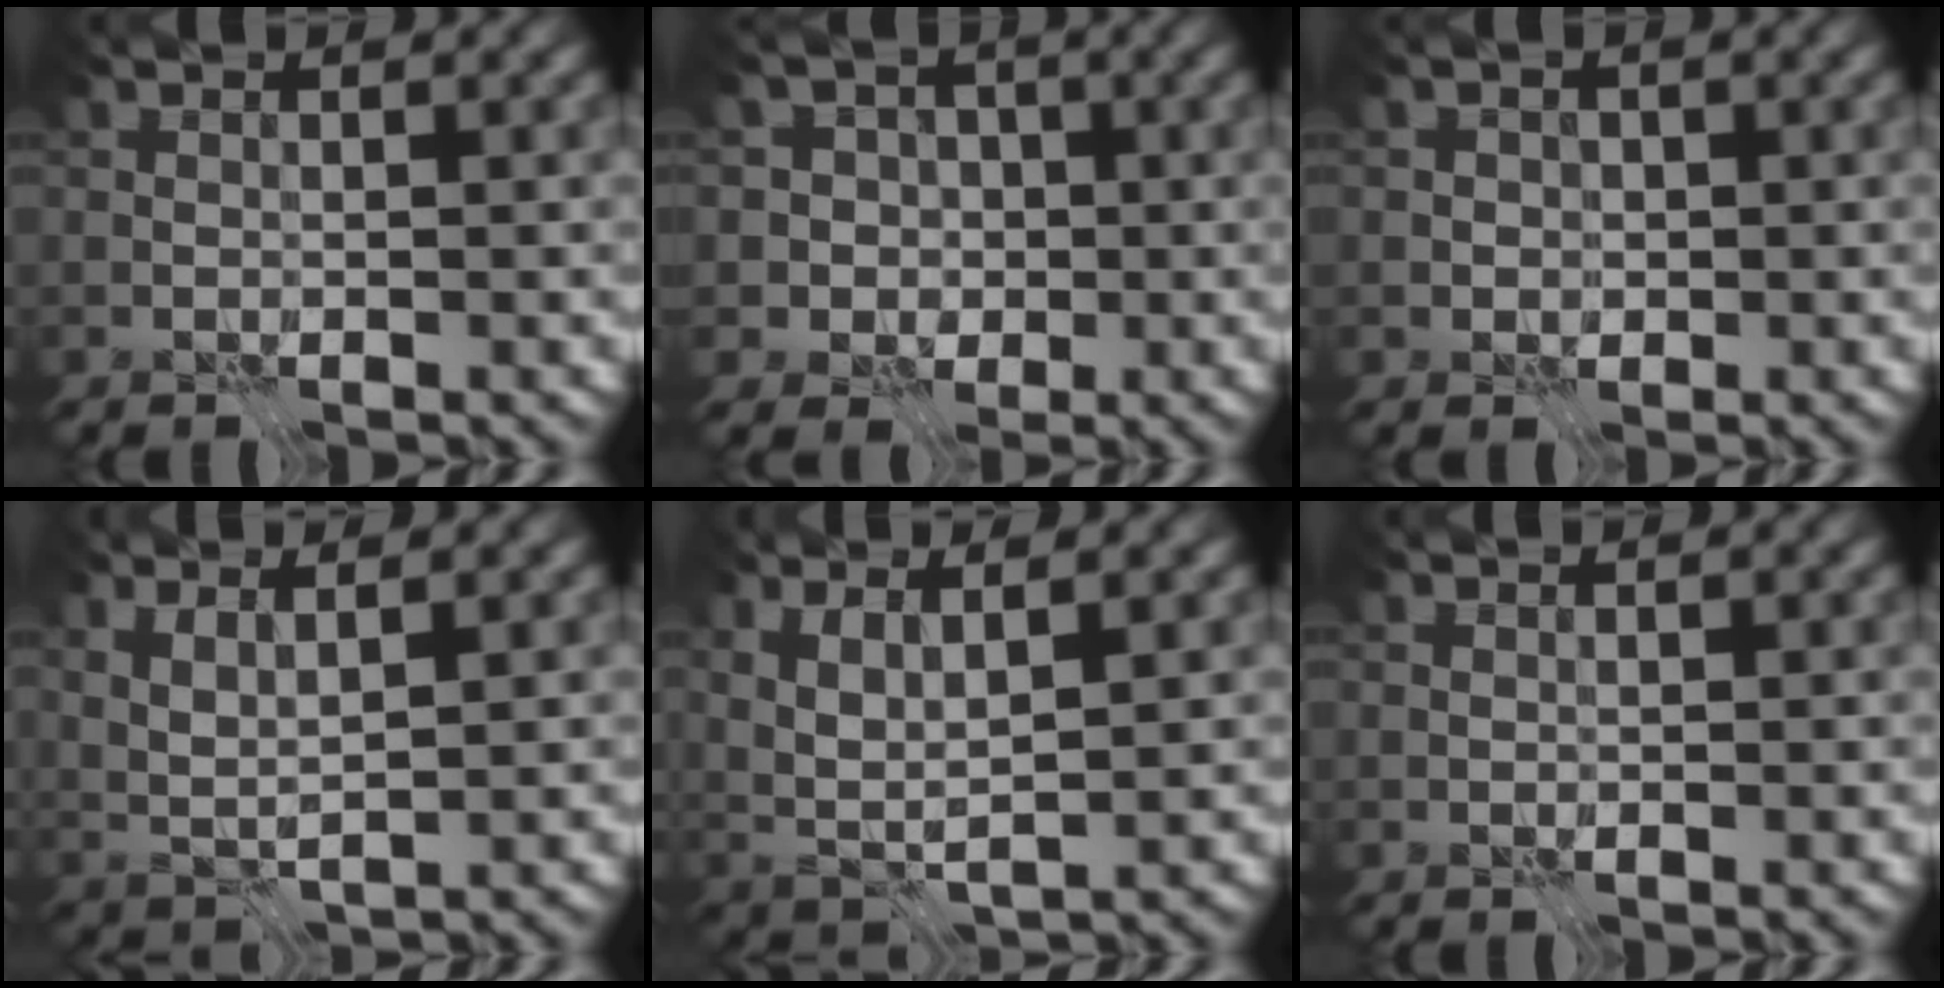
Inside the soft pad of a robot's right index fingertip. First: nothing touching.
{"total": 4.3, "force": [0.3, 4.2, 1.2], "torque": [0.001, 0.014, -0.008]}
{"total": 1.4, "force": [-0.2, 1.3, 0.4], "torque": [0.007, 0.003, -0.010]}
{"total": 2.4, "force": [1.1, 0.4, 2.1], "torque": [-0.049, -0.004, 0.023]}
{"total": 3.5, "force": [1.3, 0.9, 3.1], "torque": [-0.071, -0.006, 0.026]}
{"total": 0.0}